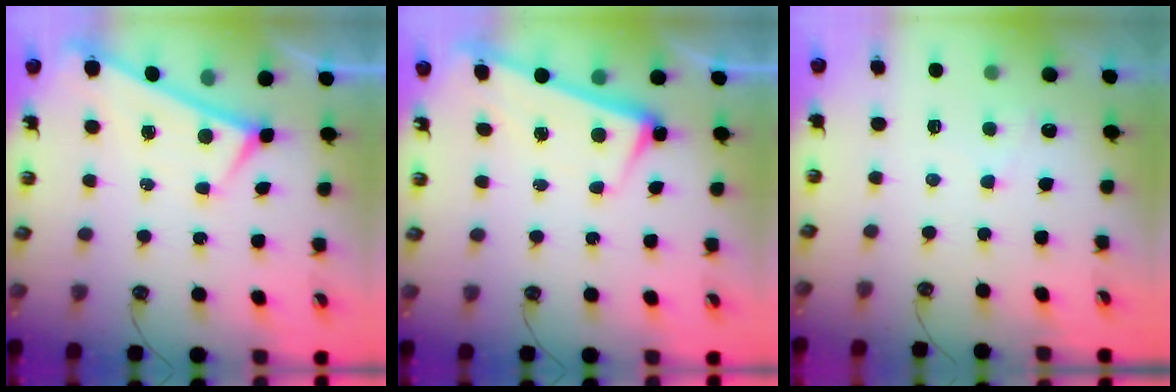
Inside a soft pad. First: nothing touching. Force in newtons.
{"total": 2.6, "press": 2.5, "slide": 0.7}
{"total": 6.0, "press": 6.0, "slide": 0.4}